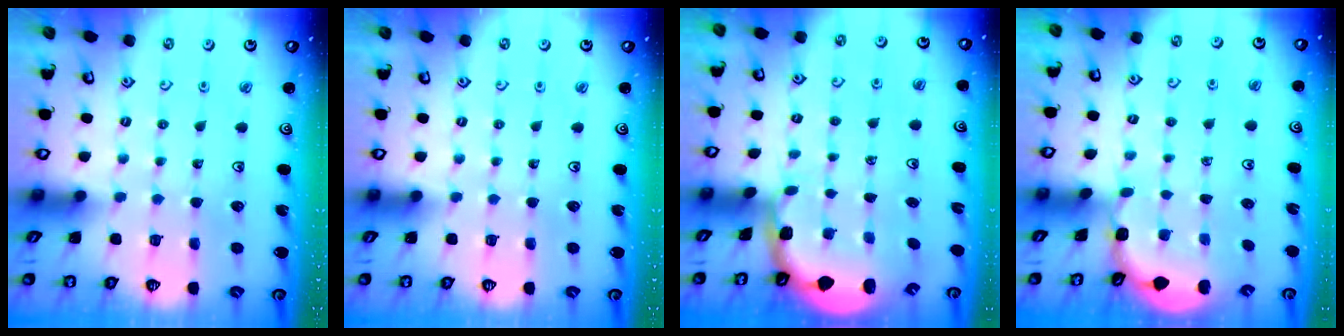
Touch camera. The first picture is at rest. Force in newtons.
{"total": 0.0}
{"total": 2.0, "press": 1.8, "slide": 0.9}
{"total": 1.9, "press": 1.9, "slide": 0.1}